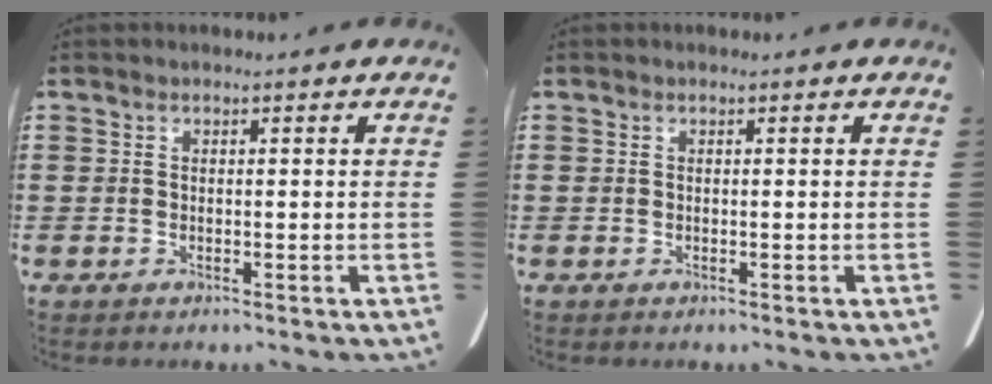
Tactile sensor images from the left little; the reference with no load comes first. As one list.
[{"total": 0.0}]